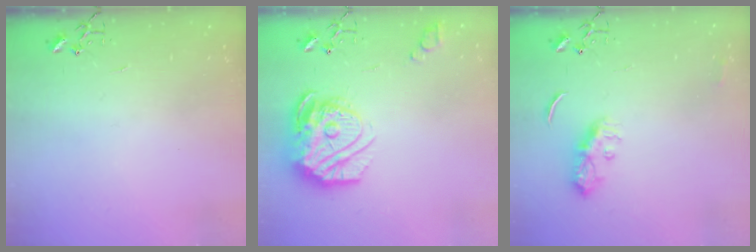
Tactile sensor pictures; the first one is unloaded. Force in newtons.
{"total": 20.9, "press": 20.8, "slide": 2.0}
{"total": 8.4, "press": 8.4, "slide": 0.2}